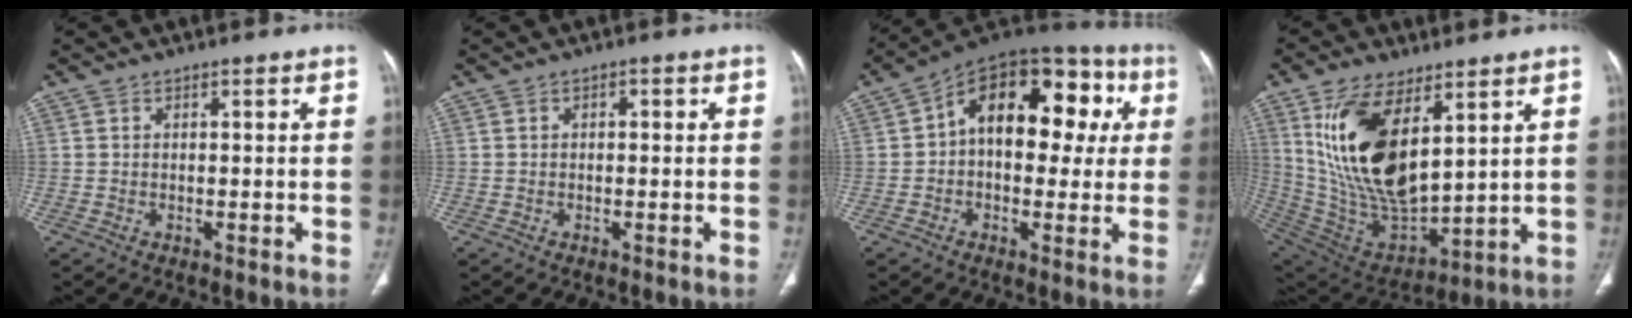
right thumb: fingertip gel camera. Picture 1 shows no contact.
{"total": 1.0, "force": [0.2, 0.7, 0.7], "torque": [-0.006, 0.003, -0.001]}
{"total": 20.4, "force": [3.5, 12.4, 15.8], "torque": [-0.178, 0.042, 0.038]}
{"total": 21.1, "force": [7.9, 10.0, 16.9], "torque": [-0.310, -0.036, 0.168]}